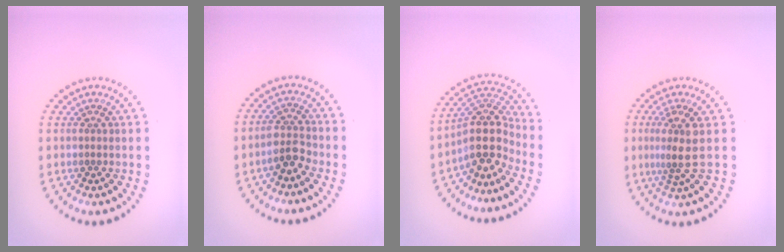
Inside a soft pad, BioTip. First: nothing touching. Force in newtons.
{"total": 2.6, "press": 2.4, "slide": 1.1}
{"total": 4.8, "press": 3.9, "slide": 2.9}
{"total": 3.1, "press": 2.3, "slide": 2.1}